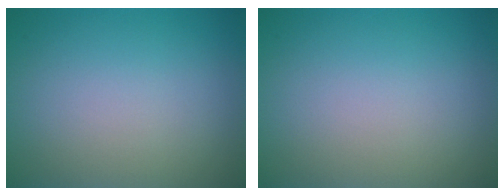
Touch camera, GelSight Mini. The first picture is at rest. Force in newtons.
{"total": 0.0}